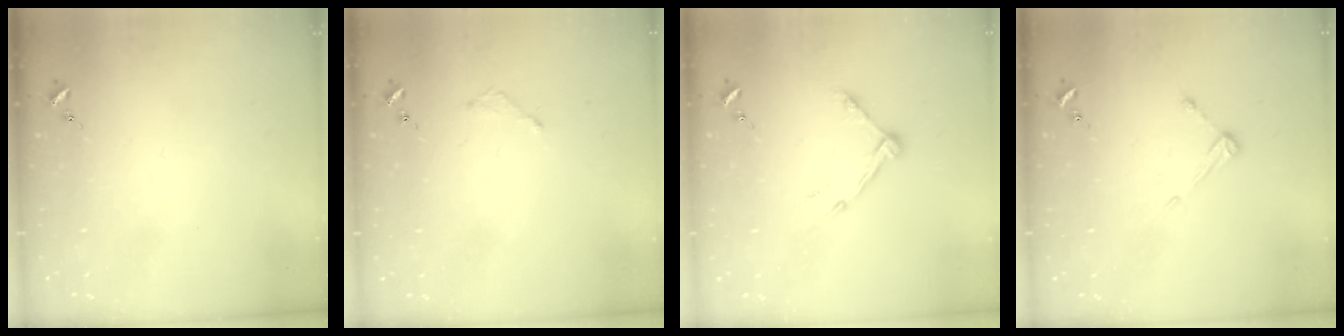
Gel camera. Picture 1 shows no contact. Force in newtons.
{"total": 2.0, "press": 2.0, "slide": 0.3}
{"total": 8.7, "press": 8.7, "slide": 0.5}
{"total": 4.7, "press": 4.7, "slide": 0.4}